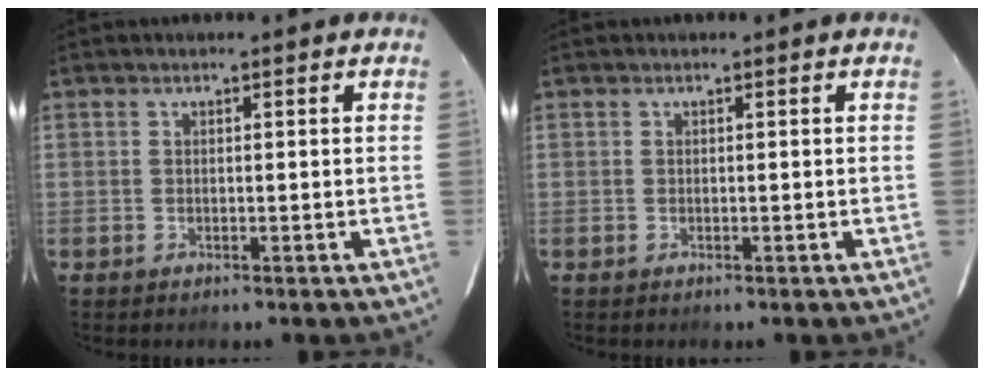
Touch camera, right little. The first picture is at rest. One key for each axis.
{"total": 0.0}